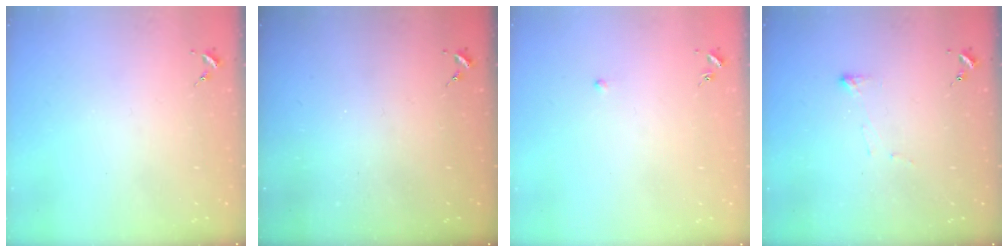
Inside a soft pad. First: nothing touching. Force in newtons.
{"total": 0.0}
{"total": 2.6, "press": 2.5, "slide": 0.6}
{"total": 4.1, "press": 4.0, "slide": 0.5}